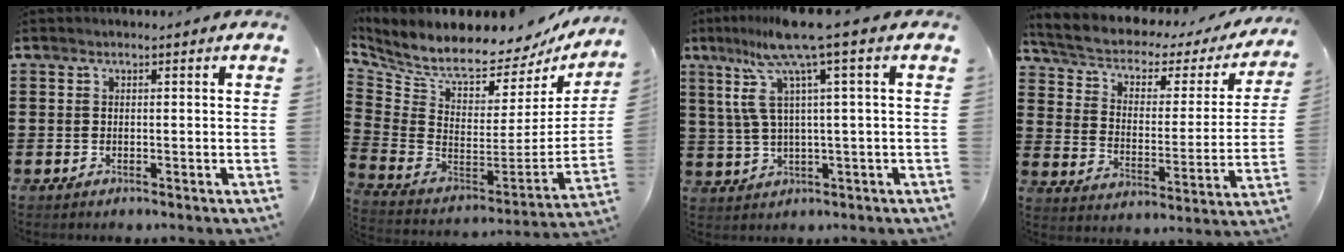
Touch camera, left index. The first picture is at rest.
{"total": 6.1, "force": [5.5, 0.9, 2.5], "torque": [-0.085, -0.063, 0.089]}
{"total": 9.4, "force": [3.8, 0.0, 8.6], "torque": [-0.201, -0.022, 0.055]}
{"total": 3.8, "force": [2.2, 2.1, 2.2], "torque": [-0.060, -0.023, 0.029]}